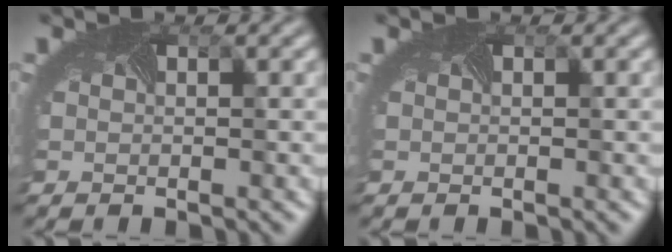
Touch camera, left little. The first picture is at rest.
{"total": 0.0}